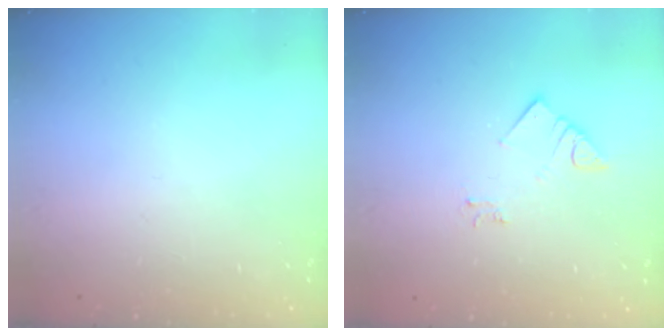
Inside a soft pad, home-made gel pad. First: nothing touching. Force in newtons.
{"total": 3.2, "press": 3.2, "slide": 0.4}